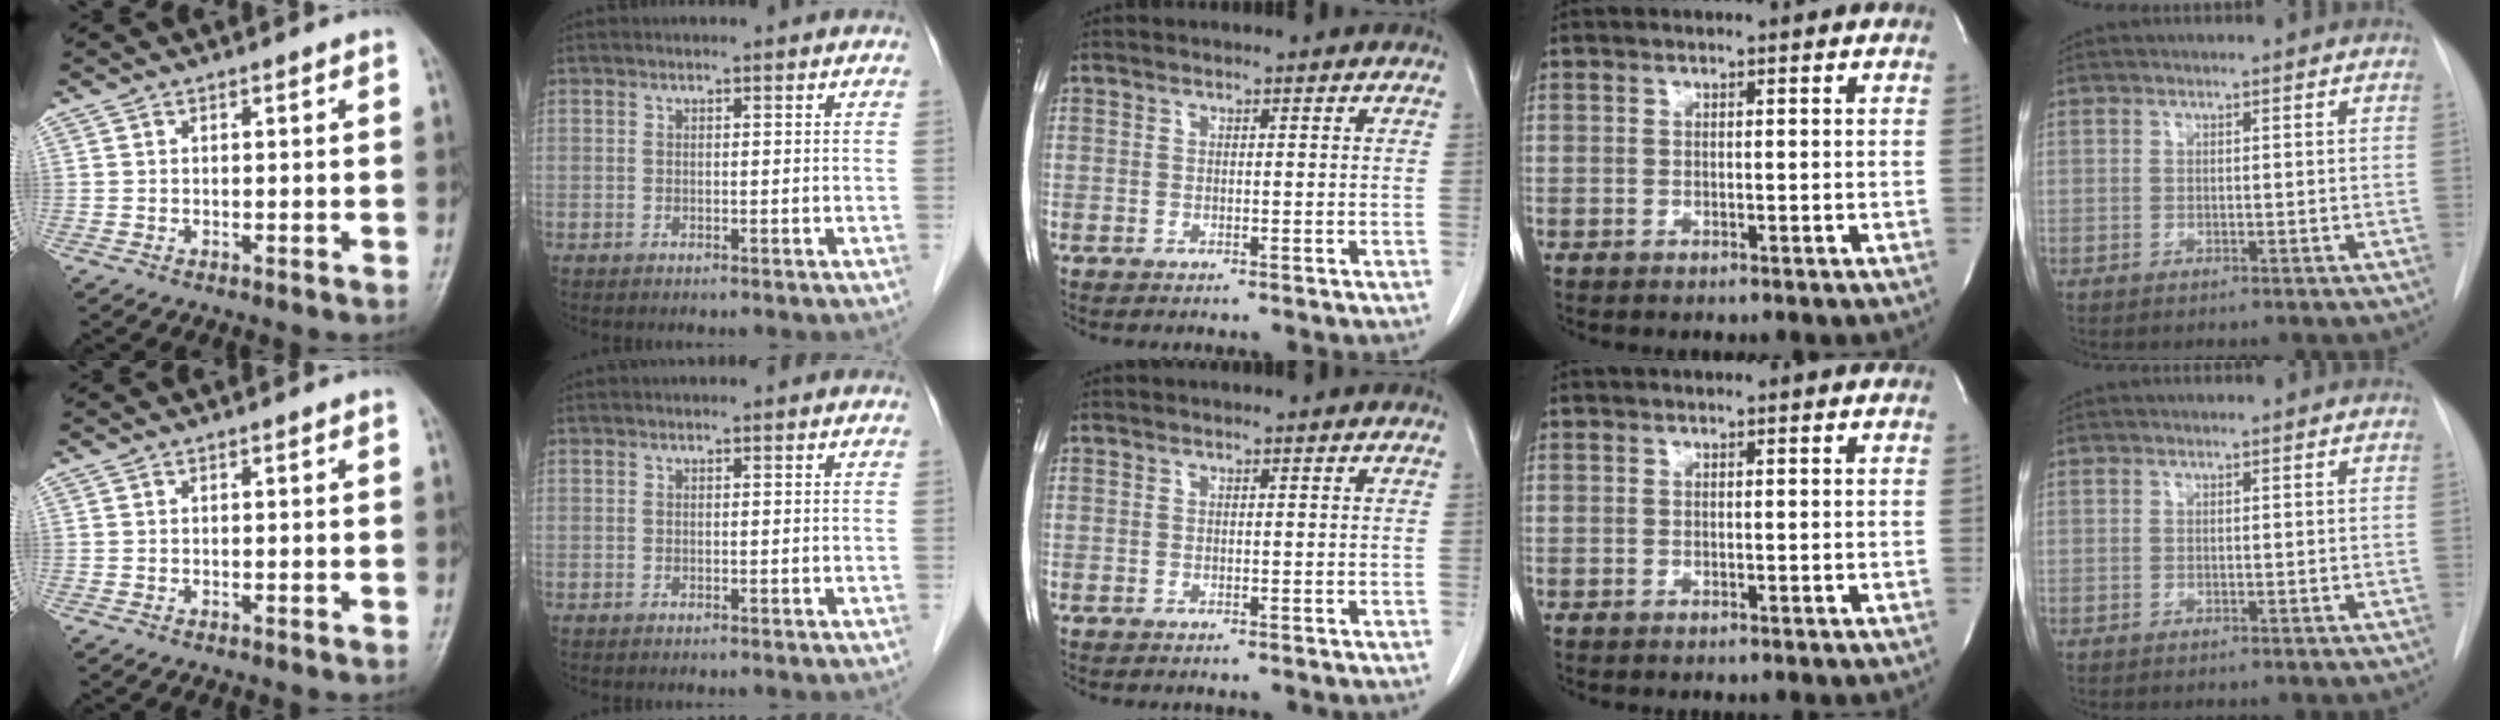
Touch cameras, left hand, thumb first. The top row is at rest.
{}